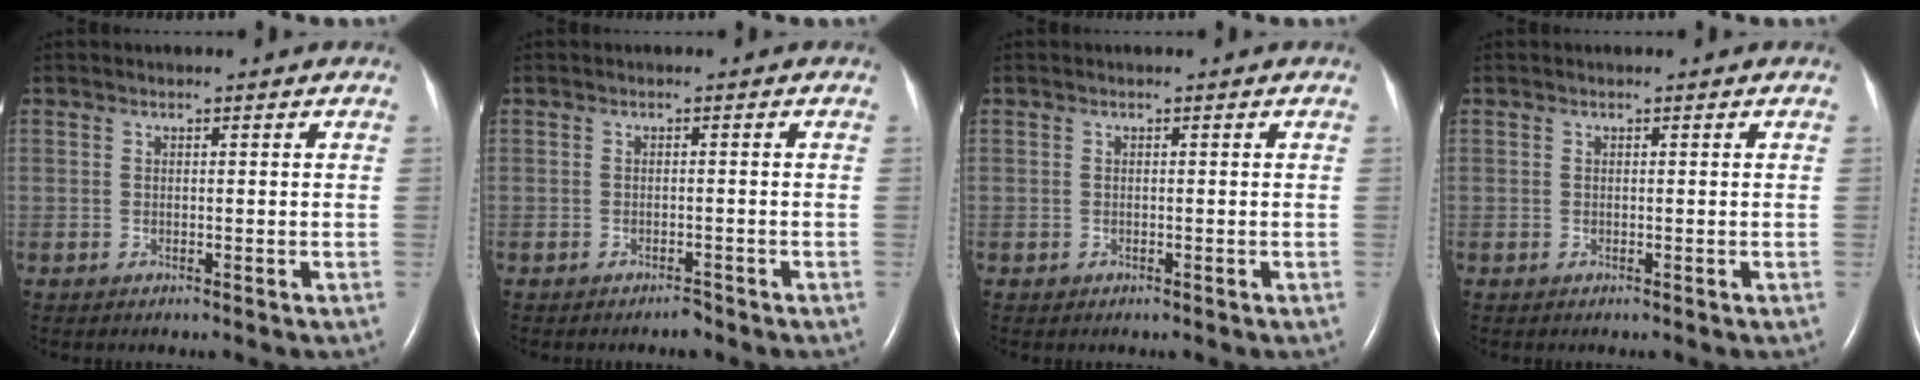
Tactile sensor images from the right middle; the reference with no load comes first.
{"total": 1.1, "force": [-1.0, 0.3, 0.4], "torque": [-0.008, -0.001, -0.012]}
{"total": 0.0}
{"total": 0.0}